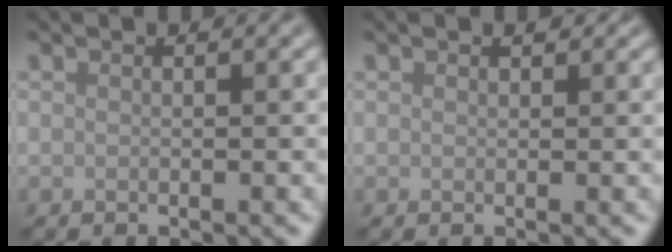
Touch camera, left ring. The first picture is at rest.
{"total": 0.8, "force": [0.5, 0.5, 0.3], "torque": [-0.004, -0.002, 0.008]}